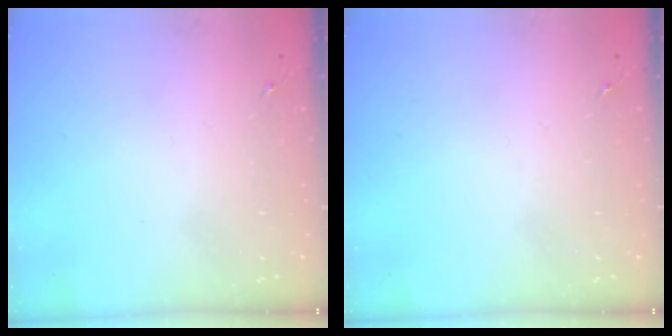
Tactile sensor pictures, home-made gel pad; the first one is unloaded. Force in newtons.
{"total": 0.0}